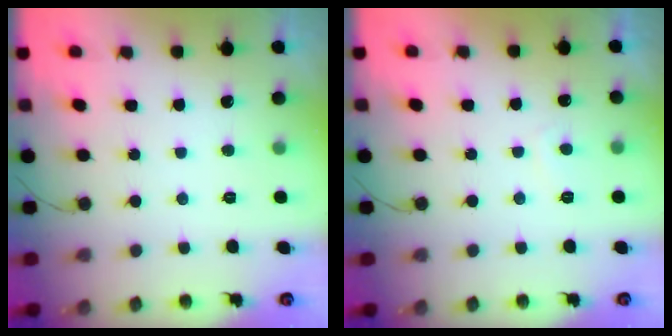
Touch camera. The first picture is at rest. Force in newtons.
{"total": 0.6, "press": 0.3, "slide": 0.5}